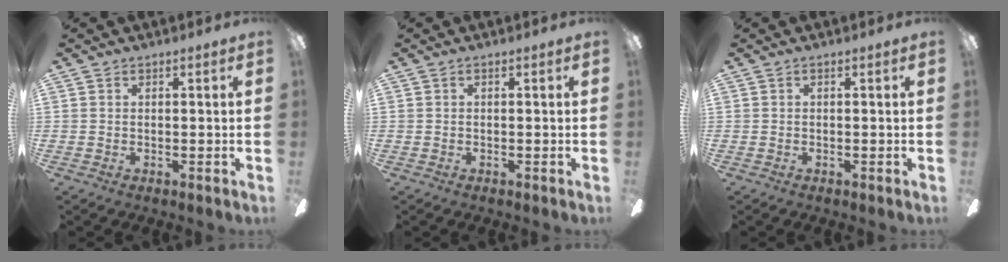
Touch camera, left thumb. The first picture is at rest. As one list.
[{"total": 0.0}, {"total": 0.0}]